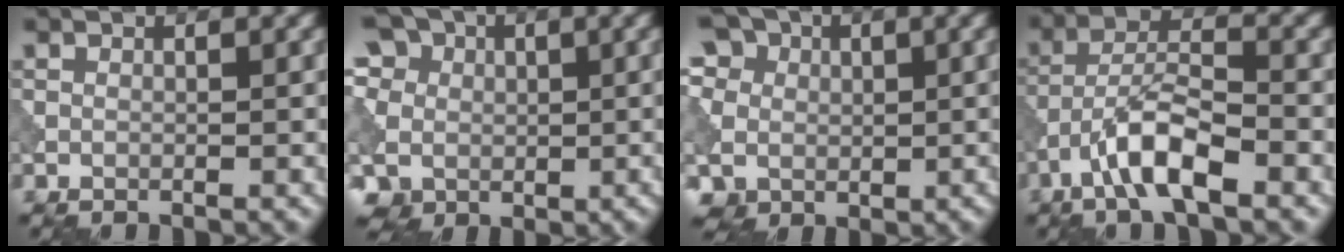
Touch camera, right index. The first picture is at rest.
{"total": 15.9, "force": [4.4, 13.4, 7.5], "torque": [-0.201, 0.033, 0.053]}
{"total": 14.5, "force": [4.7, 11.9, 6.9], "torque": [-0.179, 0.030, 0.065]}
{"total": 6.0, "force": [-3.3, 1.6, 4.7], "torque": [-0.086, 0.012, -0.064]}